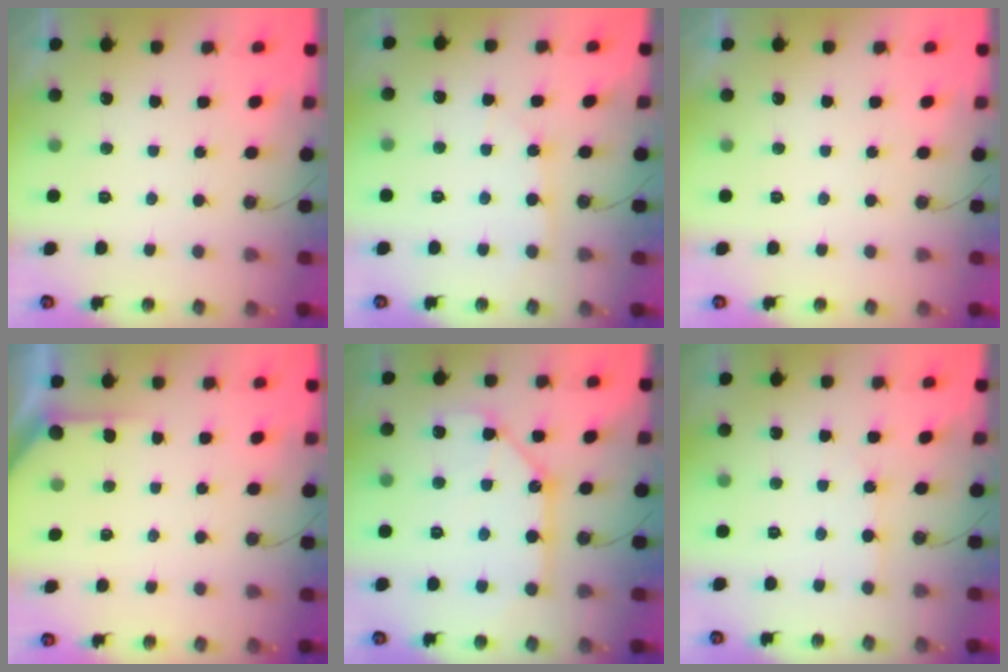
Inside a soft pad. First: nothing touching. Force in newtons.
{"total": 5.7, "press": 5.7, "slide": 0.5}
{"total": 0.0}
{"total": 2.3, "press": 2.3, "slide": 0.2}
{"total": 10.9, "press": 10.9, "slide": 1.2}
{"total": 3.3, "press": 3.3, "slide": 0.4}